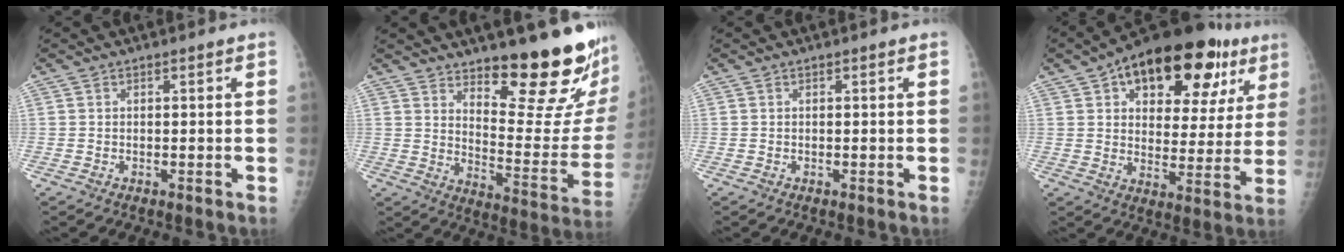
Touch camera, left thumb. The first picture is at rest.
{"total": 20.2, "force": [15.4, 4.3, 12.4], "torque": [-0.139, -0.145, 0.215]}
{"total": 0.0}
{"total": 25.7, "force": [13.0, 13.1, 17.9], "torque": [-0.218, 0.002, 0.188]}